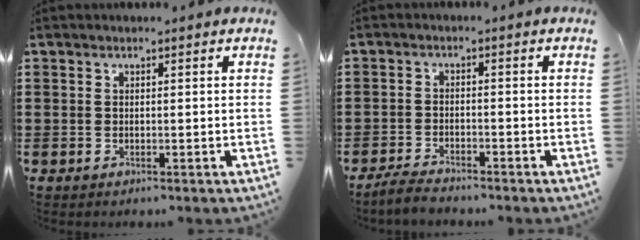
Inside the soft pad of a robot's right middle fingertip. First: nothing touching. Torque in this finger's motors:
{"motor_torque": [0.57, -0.24, 0.01, 0.01]}